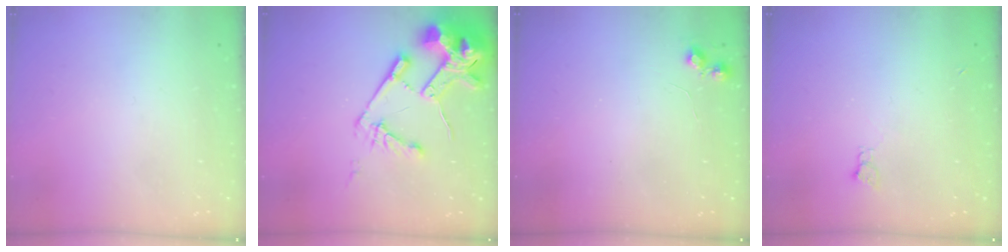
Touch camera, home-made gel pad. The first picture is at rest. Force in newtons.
{"total": 17.0, "press": 16.9, "slide": 1.9}
{"total": 4.9, "press": 4.9, "slide": 0.7}
{"total": 3.5, "press": 3.5, "slide": 0.6}